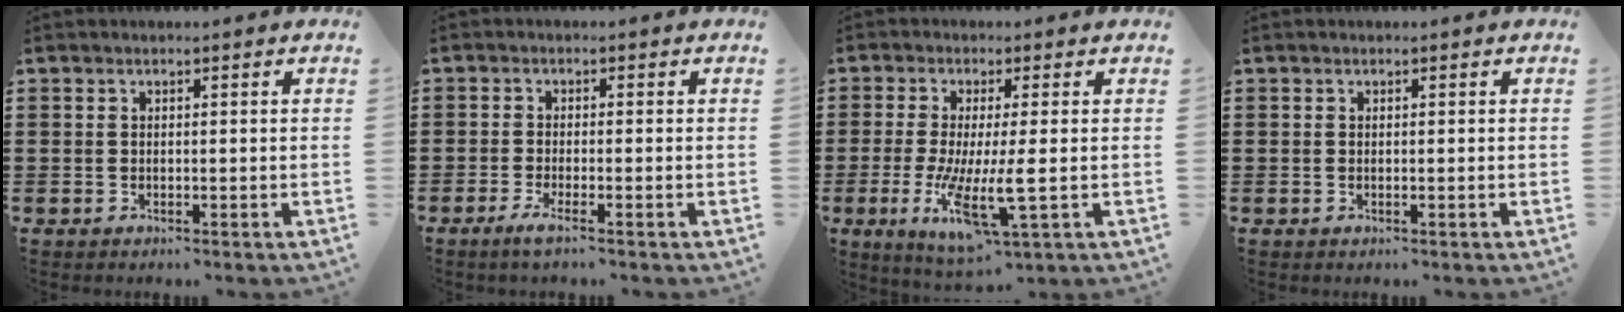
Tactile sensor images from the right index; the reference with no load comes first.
{"total": 2.9, "force": [-2.2, -0.2, 1.8], "torque": [-0.045, -0.009, -0.044]}
{"total": 9.0, "force": [-1.8, 1.3, 8.7], "torque": [-0.172, -0.025, -0.028]}
{"total": 0.0}